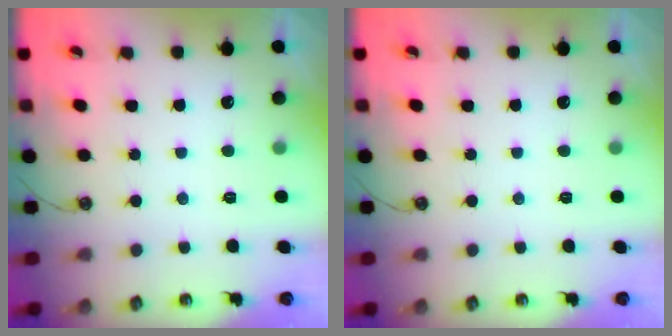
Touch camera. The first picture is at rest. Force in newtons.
{"total": 0.0}